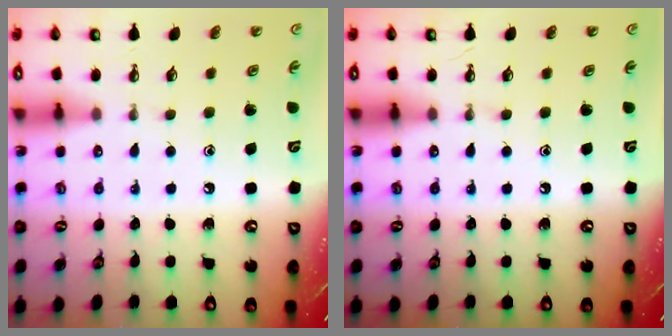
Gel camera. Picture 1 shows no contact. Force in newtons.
{"total": 0.0}